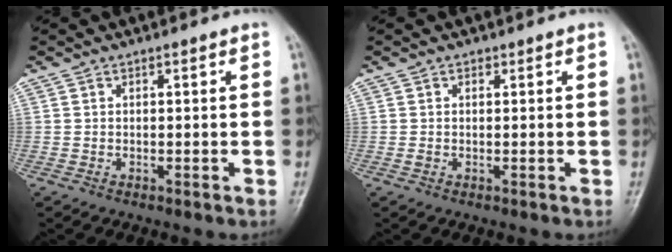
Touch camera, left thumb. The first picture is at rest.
{"total": 0.9, "force": [0.2, 0.8, 0.4], "torque": [-0.004, 0.000, 0.002]}